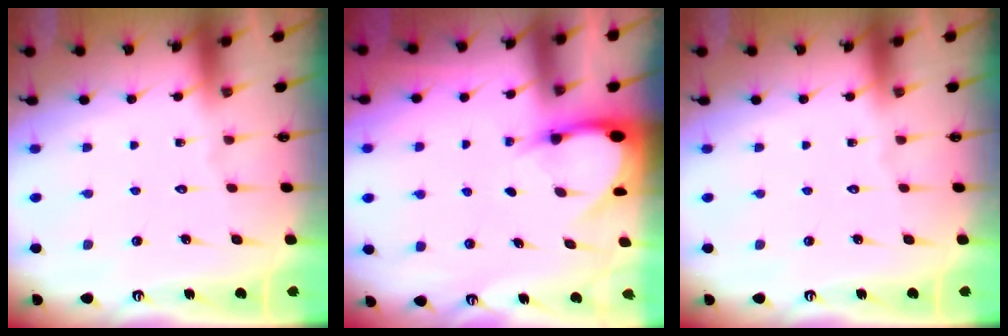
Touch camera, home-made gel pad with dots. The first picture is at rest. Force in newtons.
{"total": 4.3, "press": 4.3, "slide": 0.7}
{"total": 0.0}